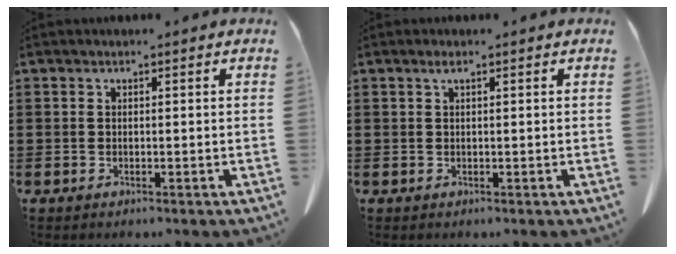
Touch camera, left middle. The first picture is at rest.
{"total": 0.8, "force": [0.4, 0.1, 0.7], "torque": [-0.015, 0.002, 0.007]}